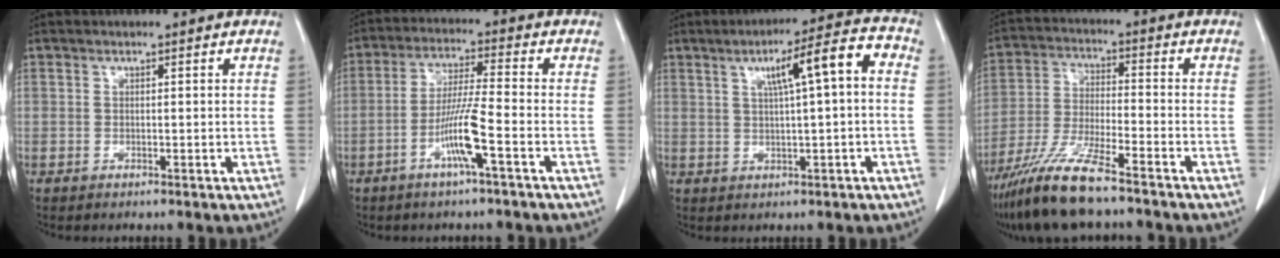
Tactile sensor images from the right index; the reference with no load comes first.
{"total": 7.8, "force": [-3.2, -0.5, 7.1], "torque": [-0.140, -0.005, -0.064]}
{"total": 8.6, "force": [1.7, 0.7, 8.4], "torque": [-0.128, 0.022, 0.023]}
{"total": 11.2, "force": [-8.6, 0.6, 7.1], "torque": [-0.146, -0.028, -0.162]}